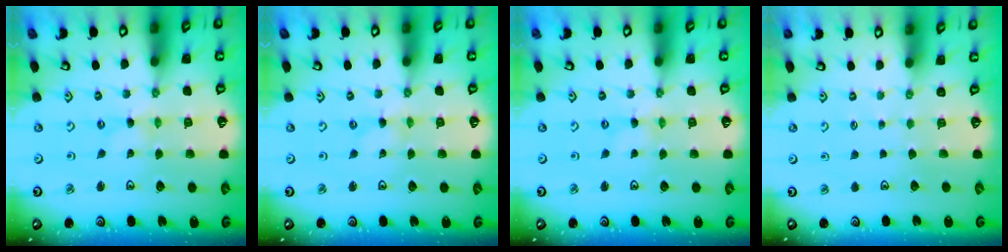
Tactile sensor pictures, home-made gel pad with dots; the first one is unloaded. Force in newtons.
{"total": 0.0}
{"total": 0.5, "press": 0.5, "slide": 0.1}
{"total": 0.6, "press": 0.6, "slide": 0.1}